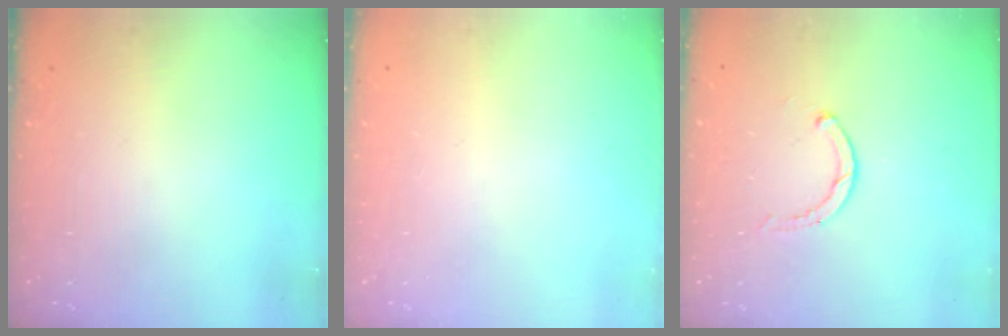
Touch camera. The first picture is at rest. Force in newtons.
{"total": 0.0}
{"total": 2.3, "press": 2.3, "slide": 0.3}